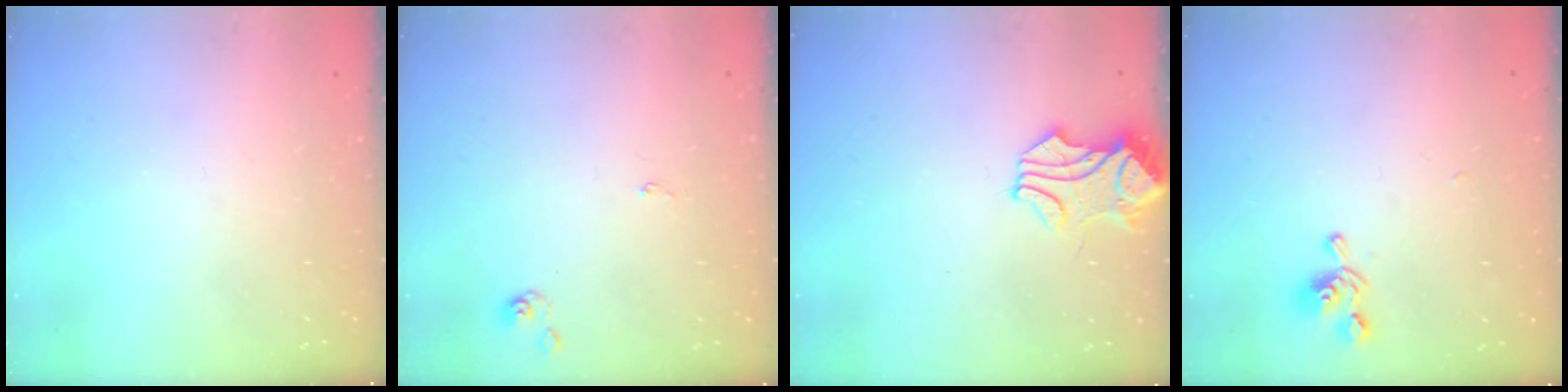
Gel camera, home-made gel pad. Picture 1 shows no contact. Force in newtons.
{"total": 0.0}
{"total": 1.9, "press": 1.8, "slide": 0.8}
{"total": 1.6, "press": 1.2, "slide": 1.1}